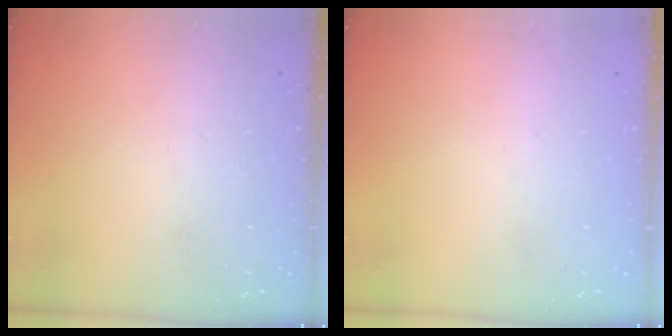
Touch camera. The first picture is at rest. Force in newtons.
{"total": 0.0}